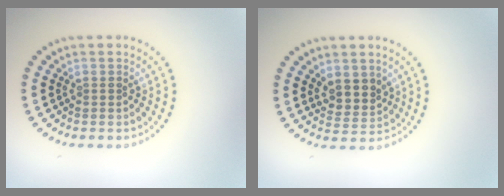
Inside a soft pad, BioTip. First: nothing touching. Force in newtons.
{"total": 2.6, "press": 2.3, "slide": 1.2}